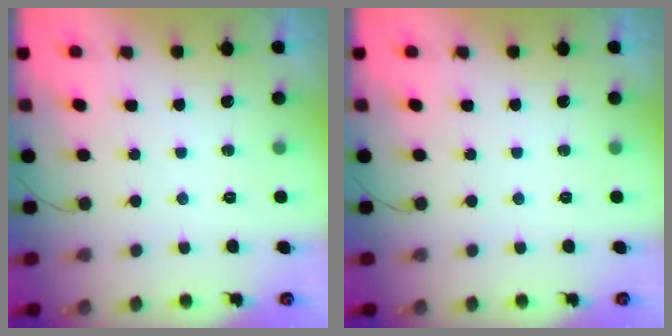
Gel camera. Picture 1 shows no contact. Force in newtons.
{"total": 0.0}